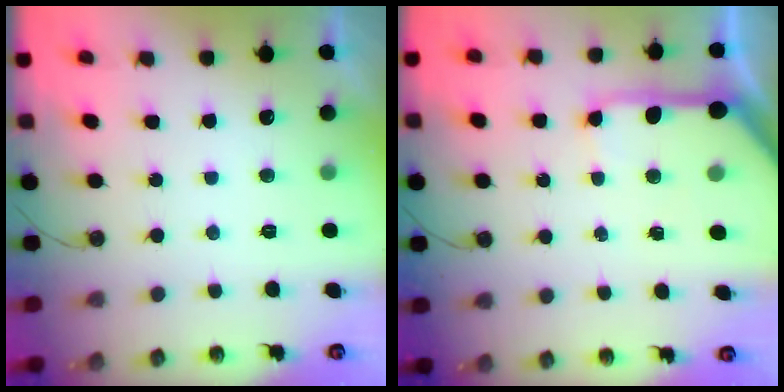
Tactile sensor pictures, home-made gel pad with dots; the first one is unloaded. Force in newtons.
{"total": 11.5, "press": 11.5, "slide": 1.3}